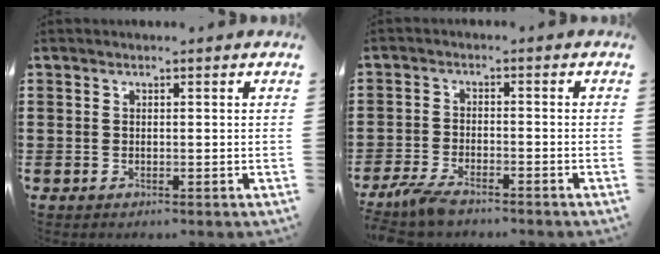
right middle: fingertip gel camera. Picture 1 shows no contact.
{"total": 4.0, "force": [-3.5, 0.8, 1.8], "torque": [-0.060, -0.008, -0.075]}